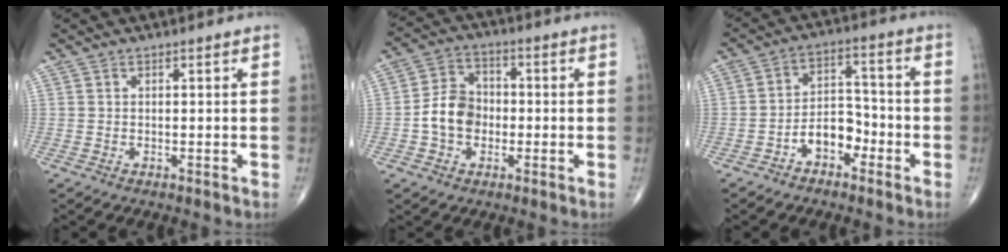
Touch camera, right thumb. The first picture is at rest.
{"total": 8.4, "force": [-1.4, 6.5, 5.1], "torque": [-0.074, 0.027, -0.037]}
{"total": 7.1, "force": [-3.7, 4.5, 4.1], "torque": [-0.043, 0.042, -0.070]}